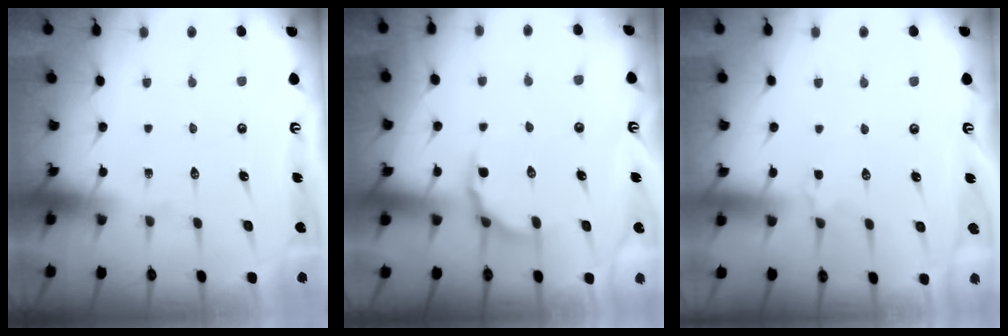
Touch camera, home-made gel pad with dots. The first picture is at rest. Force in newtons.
{"total": 5.6, "press": 5.1, "slide": 2.3}
{"total": 1.3, "press": 1.2, "slide": 0.5}